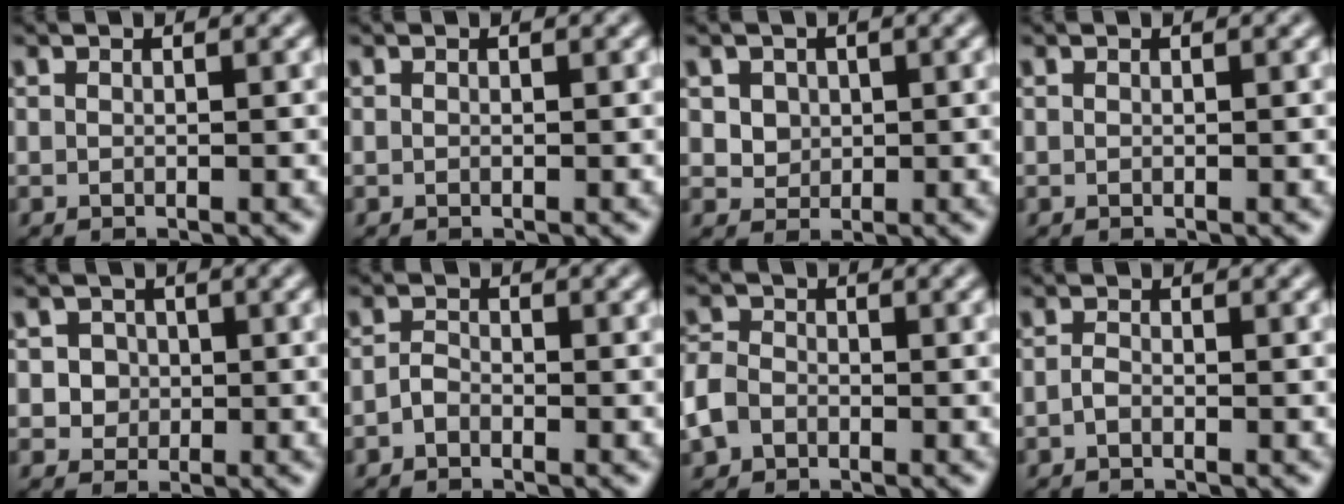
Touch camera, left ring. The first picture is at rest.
{"total": 0.0}
{"total": 3.0, "force": [1.2, 2.4, 1.3], "torque": [-0.030, 0.006, 0.029]}
{"total": 0.0}
{"total": 2.6, "force": [0.5, 2.3, 0.9], "torque": [-0.001, 0.006, 0.009]}
{"total": 1.1, "force": [-0.7, 0.6, 0.6], "torque": [-0.012, 0.004, -0.018]}
{"total": 3.1, "force": [-1.3, 2.4, 1.5], "torque": [-0.039, 0.000, -0.038]}
{"total": 0.8, "force": [-0.4, 0.4, 0.5], "torque": [-0.013, 0.001, -0.011]}